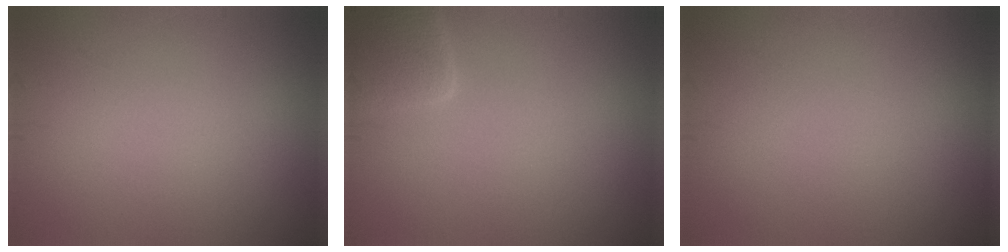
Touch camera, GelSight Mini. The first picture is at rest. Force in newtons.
{"total": 3.4, "press": 3.4, "slide": 0.2}
{"total": 0.0}